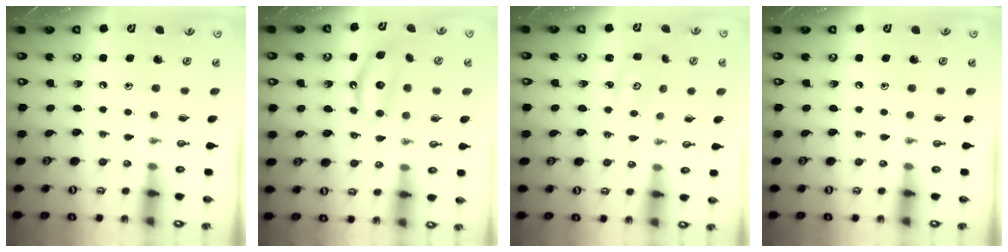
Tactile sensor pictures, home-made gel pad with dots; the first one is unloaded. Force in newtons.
{"total": 6.0, "press": 6.0, "slide": 0.7}
{"total": 2.7, "press": 2.7, "slide": 0.4}
{"total": 0.0}